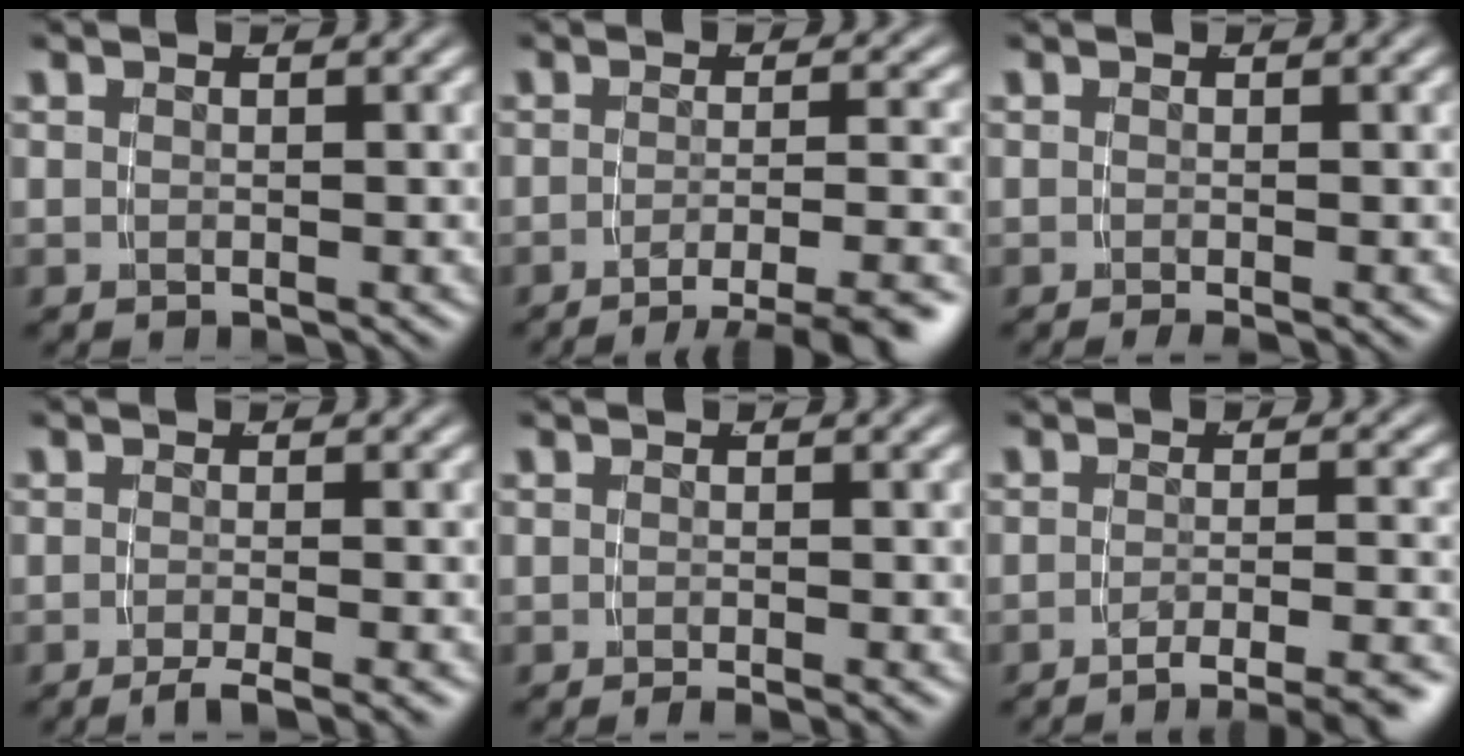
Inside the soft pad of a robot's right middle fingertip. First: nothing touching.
{"total": 7.1, "force": [-5.2, 1.7, 4.5], "torque": [-0.055, -0.011, -0.078]}
{"total": 0.9, "force": [-0.7, -0.1, 0.5], "torque": [-0.001, 0.005, -0.014]}
{"total": 3.3, "force": [-2.8, 0.4, 1.7], "torque": [-0.023, 0.003, -0.049]}
{"total": 1.4, "force": [-1.2, 0.0, 0.8], "torque": [-0.001, 0.009, -0.025]}
{"total": 6.8, "force": [-5.6, 1.4, 3.6], "torque": [-0.048, -0.010, -0.084]}